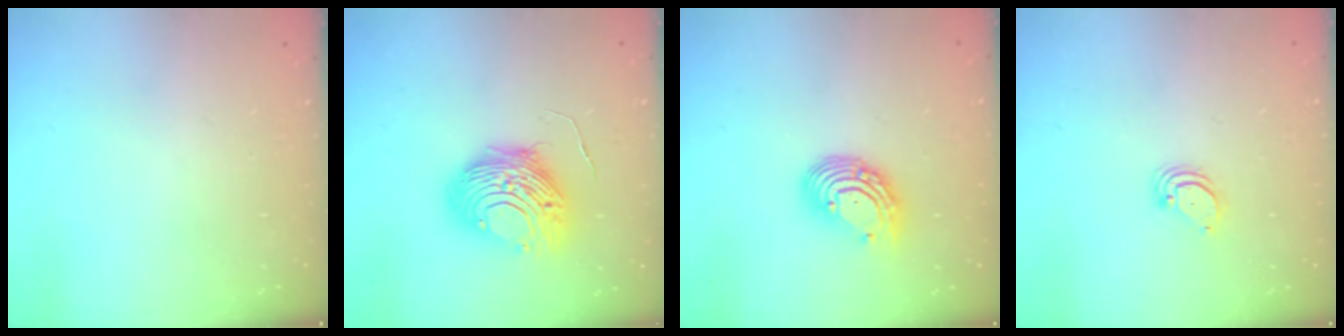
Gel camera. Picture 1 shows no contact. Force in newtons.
{"total": 12.5, "press": 12.4, "slide": 1.4}
{"total": 9.4, "press": 9.3, "slide": 1.1}
{"total": 2.0, "press": 2.0, "slide": 0.1}